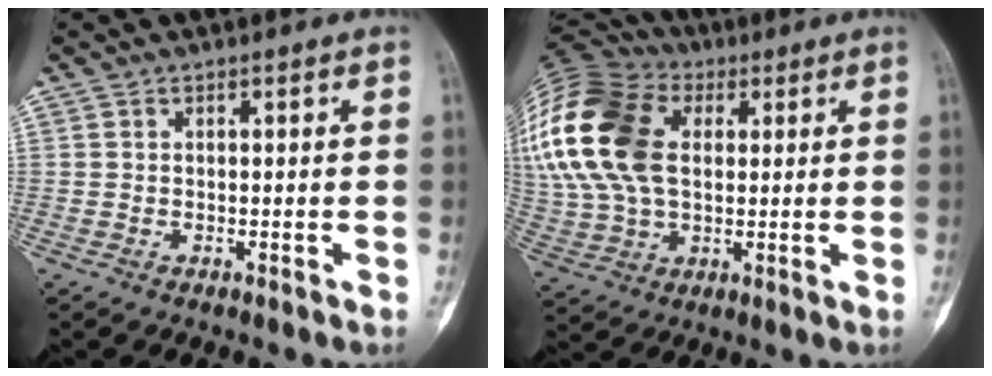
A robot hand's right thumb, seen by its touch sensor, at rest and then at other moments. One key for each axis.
{"total": 26.5, "fx": 6.0, "fy": 17.2, "fz": 19.2, "tx": -0.449, "ty": 0.034, "tz": 0.113}